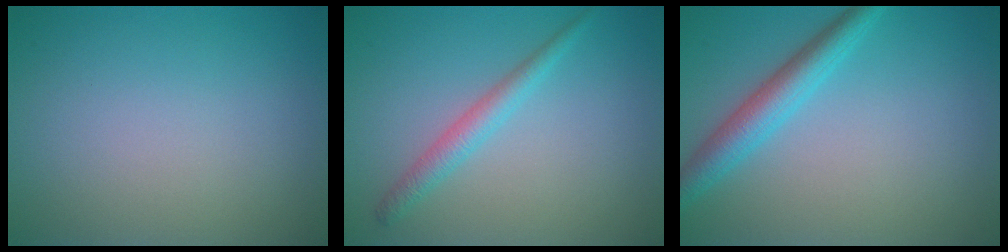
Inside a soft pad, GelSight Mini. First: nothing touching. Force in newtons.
{"total": 2.2, "press": 2.2, "slide": 0.1}
{"total": 3.6, "press": 3.6, "slide": 0.1}